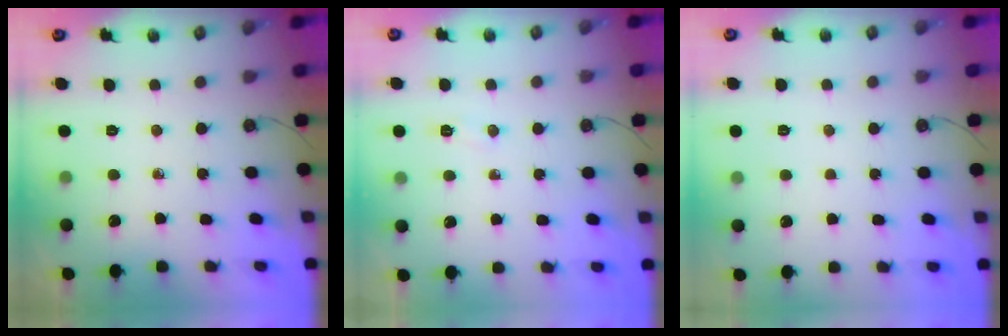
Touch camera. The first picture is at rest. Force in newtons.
{"total": 3.9, "press": 3.9, "slide": 0.6}
{"total": 1.1, "press": 1.1, "slide": 0.1}